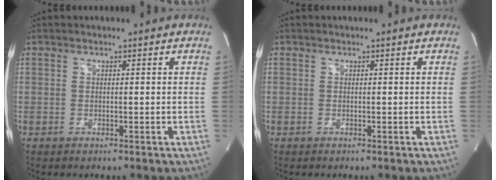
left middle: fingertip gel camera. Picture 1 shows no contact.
{"total": 0.0}